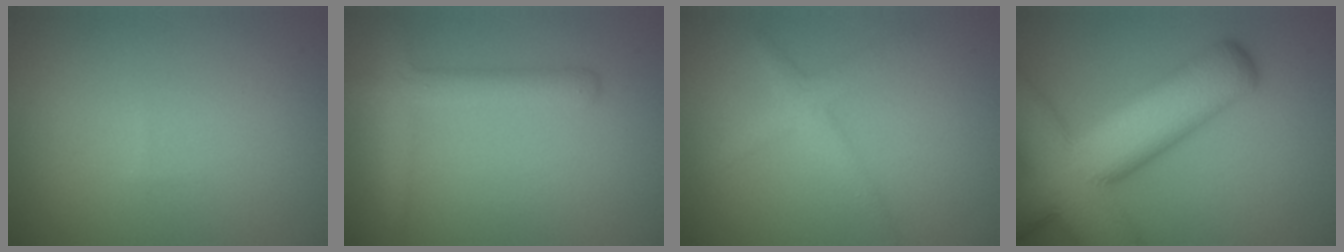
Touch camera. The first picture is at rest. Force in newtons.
{"total": 3.0, "press": 3.0, "slide": 0.2}
{"total": 2.4, "press": 2.4, "slide": 0.1}
{"total": 14.2, "press": 14.2, "slide": 0.7}